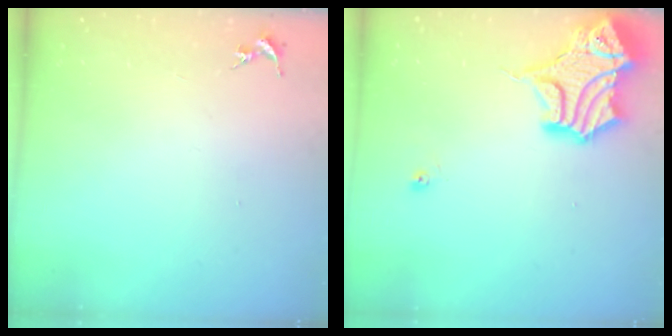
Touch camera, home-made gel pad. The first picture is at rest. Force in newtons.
{"total": 16.1, "press": 16.0, "slide": 2.0}